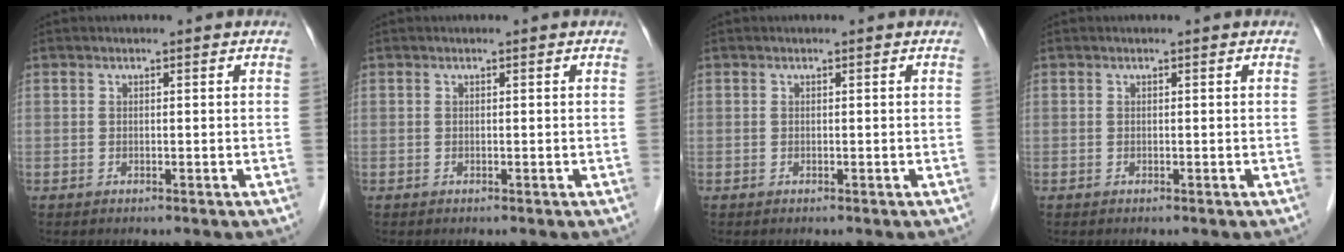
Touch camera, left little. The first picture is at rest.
{"total": 0.0}
{"total": 0.0}
{"total": 0.0}